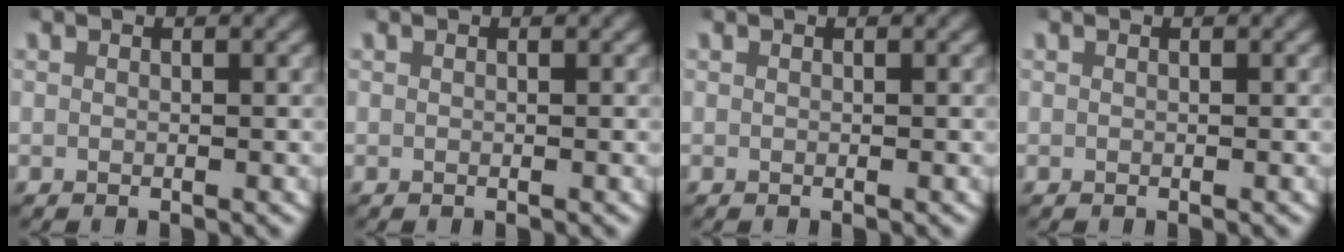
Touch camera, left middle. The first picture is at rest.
{"total": 0.0}
{"total": 0.0}
{"total": 0.0}